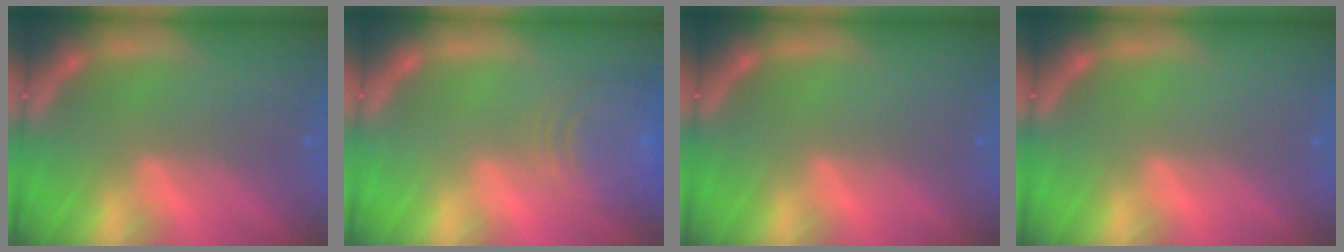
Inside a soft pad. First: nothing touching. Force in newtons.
{"total": 7.5}
{"total": 0.0}
{"total": 0.0}